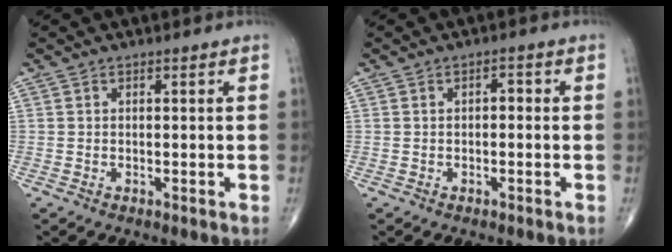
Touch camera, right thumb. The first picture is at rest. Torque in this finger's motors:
{"motor_torque": [0.05, 0.25, 0.17, -0.03, -0.02]}